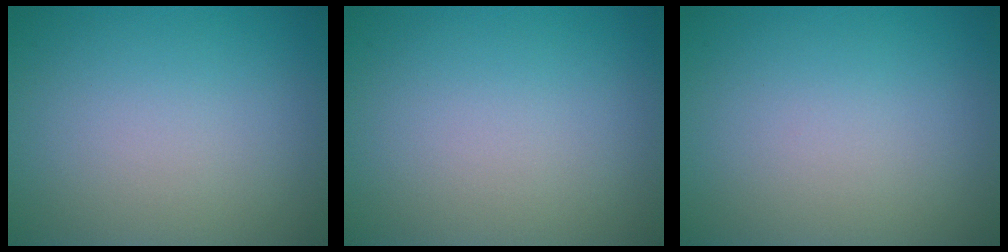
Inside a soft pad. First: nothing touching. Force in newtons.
{"total": 0.0}
{"total": 0.0}